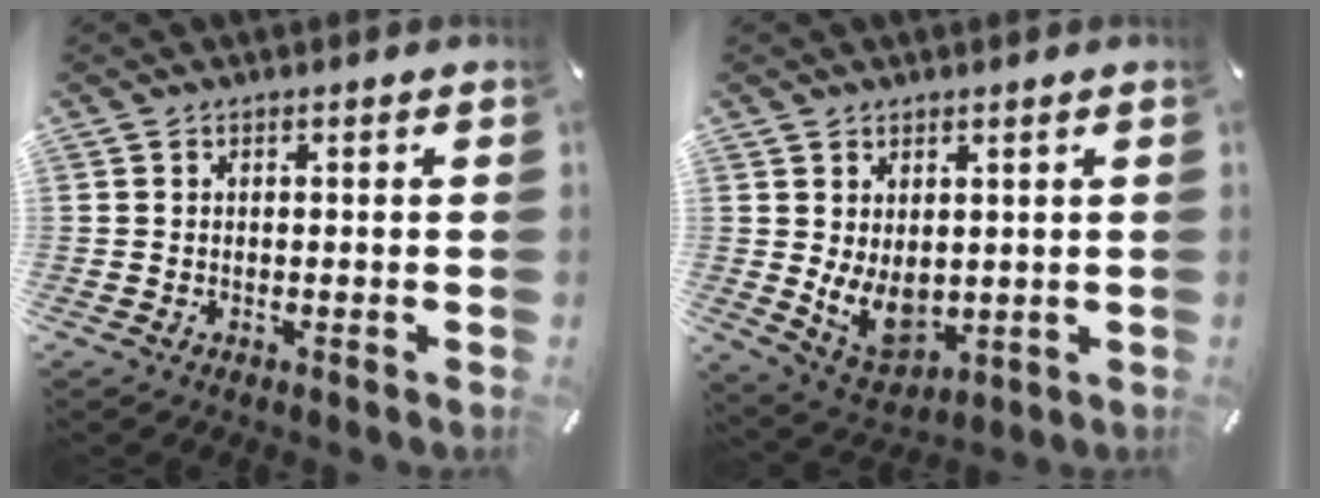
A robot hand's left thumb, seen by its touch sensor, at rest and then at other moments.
{"total": 8.5, "force": [1.1, 6.2, 5.8], "torque": [-0.110, -0.014, 0.024]}